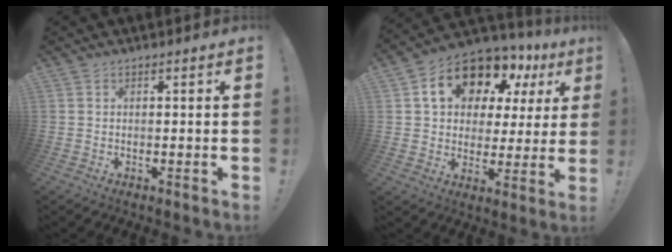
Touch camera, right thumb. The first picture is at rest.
{"total": 16.2, "force": [9.1, 10.0, 8.9], "torque": [-0.138, -0.051, 0.168]}